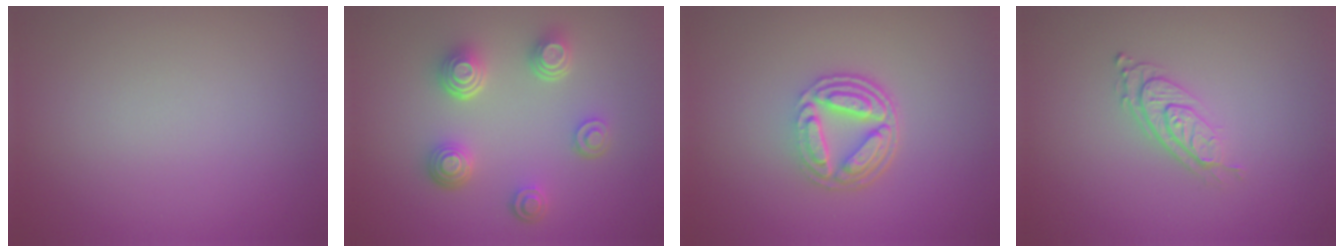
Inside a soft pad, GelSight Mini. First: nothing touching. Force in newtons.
{"total": 4.4, "press": 3.5, "slide": 2.7}
{"total": 5.2, "press": 3.8, "slide": 3.6}
{"total": 2.8, "press": 2.0, "slide": 2.0}